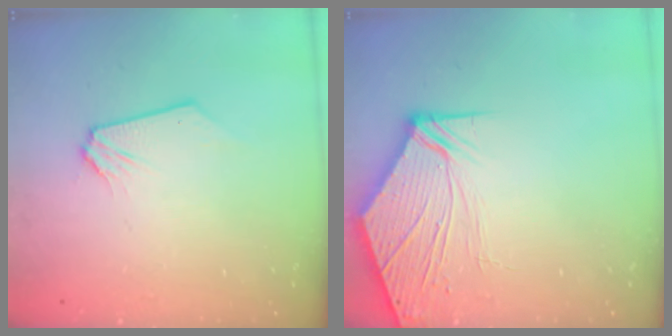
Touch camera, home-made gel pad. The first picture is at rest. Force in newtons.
{"total": 10.5, "press": 10.4, "slide": 1.2}